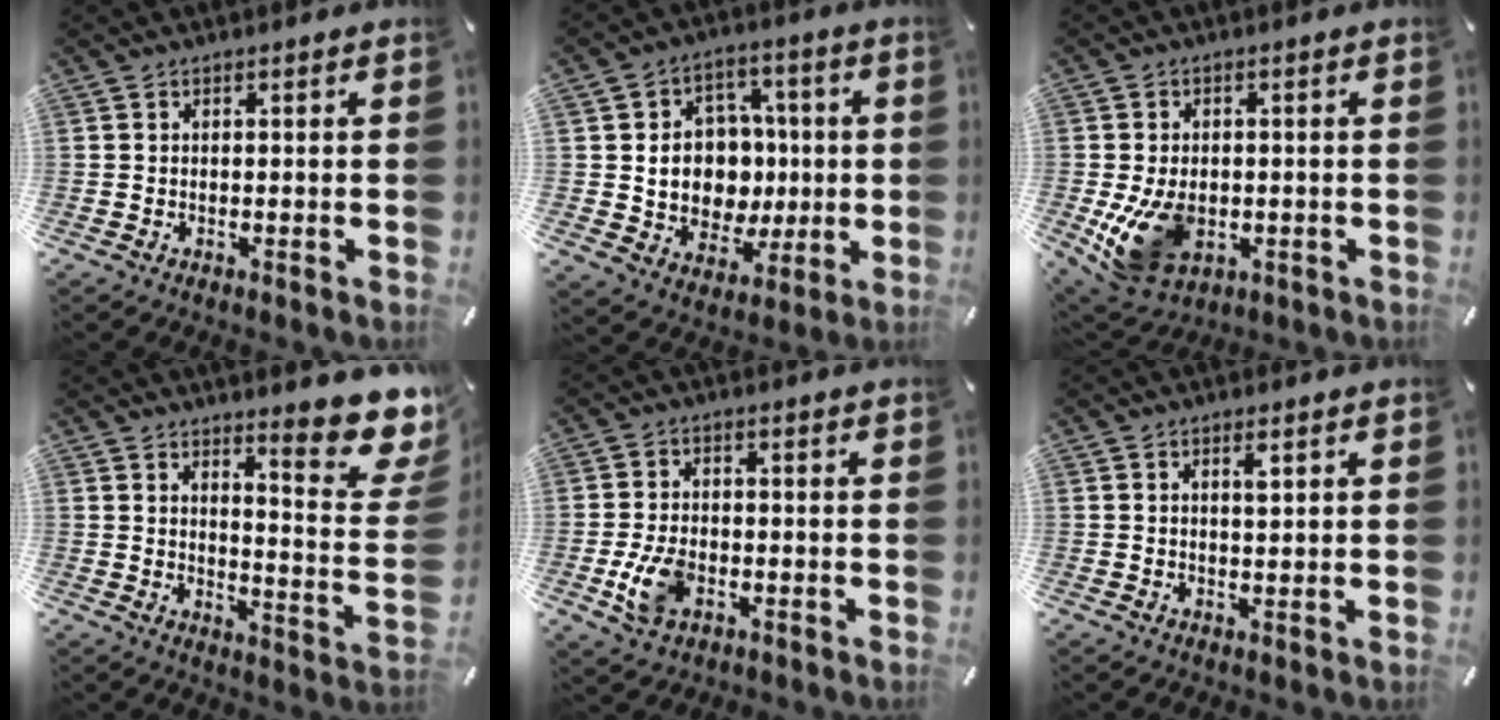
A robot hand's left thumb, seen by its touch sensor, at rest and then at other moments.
{"total": 11.6, "force": [0.5, 10.9, 3.9], "torque": [-0.054, -0.005, 0.024]}
{"total": 11.7, "force": [-2.3, 8.6, 7.7], "torque": [-0.143, 0.000, -0.035]}
{"total": 14.2, "force": [10.1, 3.5, 9.3], "torque": [-0.112, -0.090, 0.166]}
{"total": 7.9, "force": [-2.4, 5.2, 5.4], "torque": [-0.117, 0.008, -0.040]}
{"total": 2.2, "force": [1.0, 0.6, 1.9], "torque": [-0.032, -0.002, 0.014]}